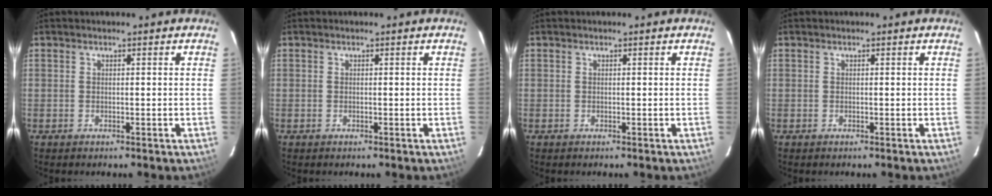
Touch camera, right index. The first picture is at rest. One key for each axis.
{"total": 0.0}
{"total": 0.0}
{"total": 0.0}